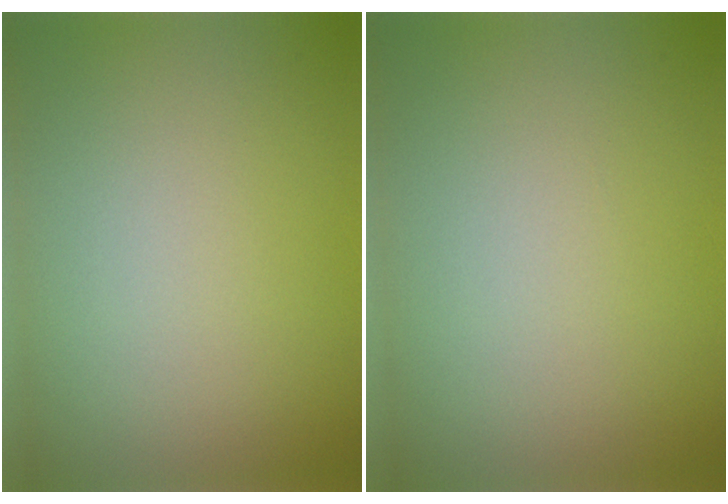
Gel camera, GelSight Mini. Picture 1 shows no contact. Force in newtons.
{"total": 0.0}